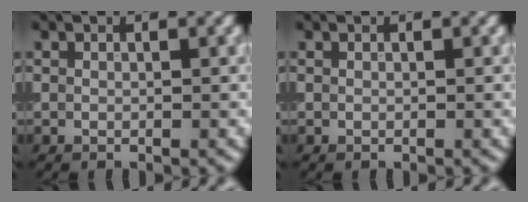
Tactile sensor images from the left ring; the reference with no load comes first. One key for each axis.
{"total": 0.0}